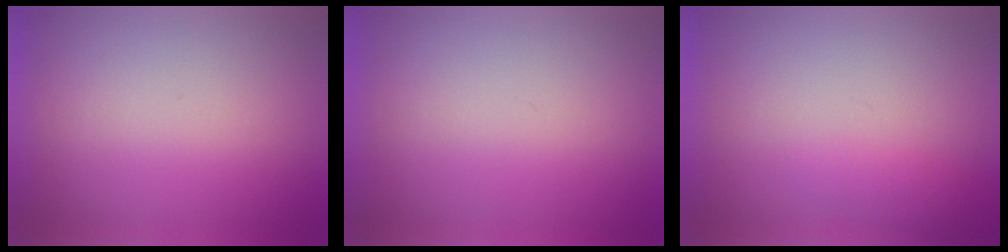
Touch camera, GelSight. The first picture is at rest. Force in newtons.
{"total": 0.0}
{"total": 1.4}